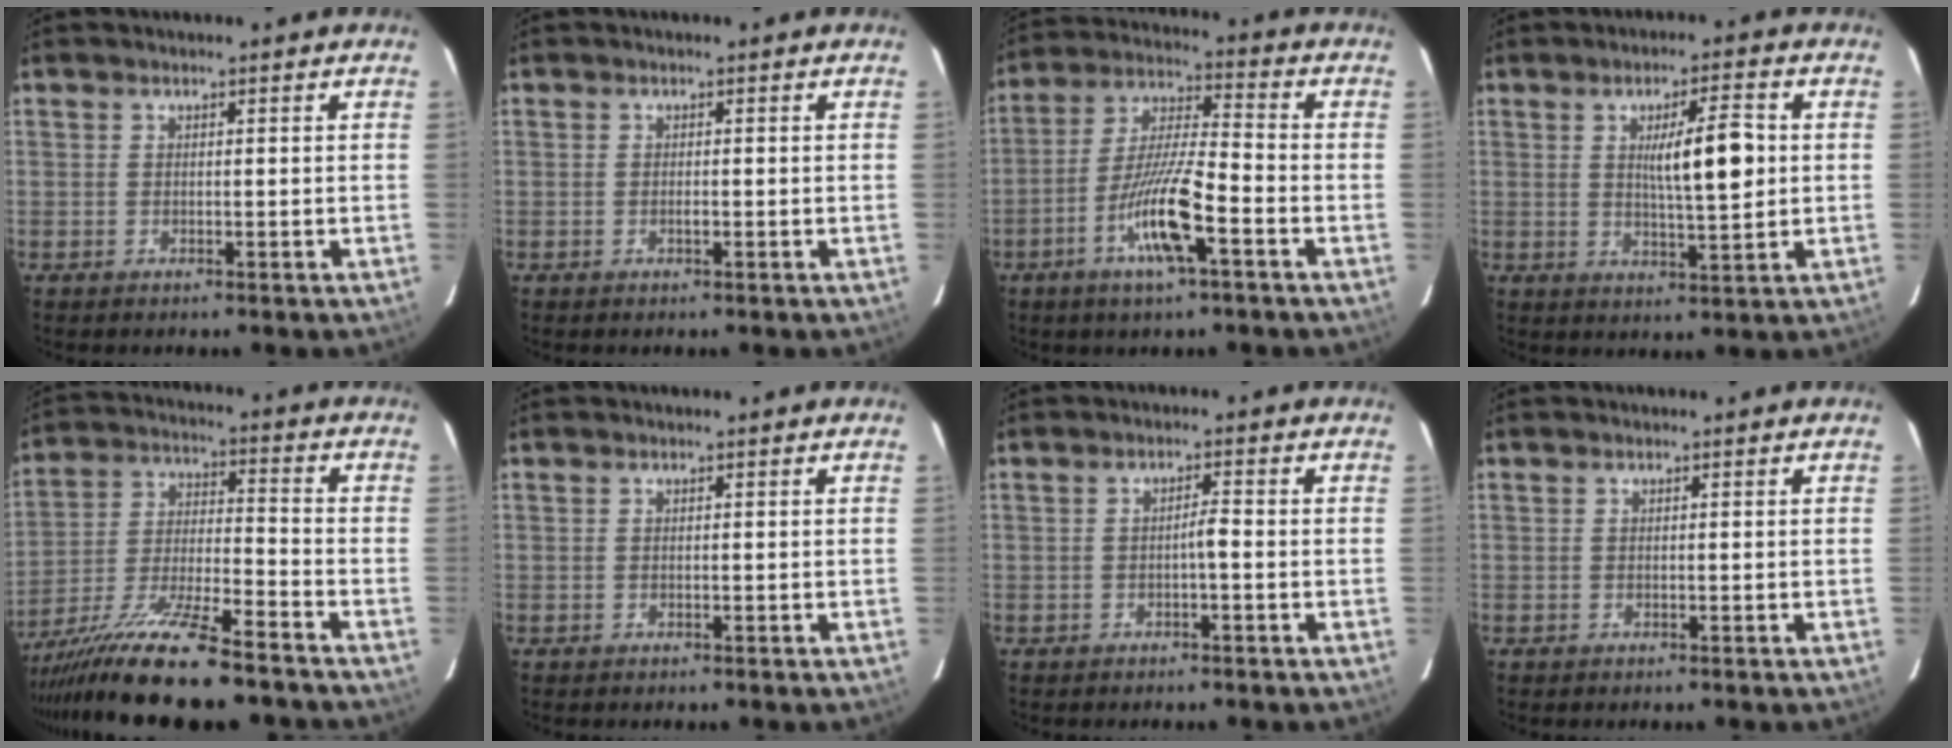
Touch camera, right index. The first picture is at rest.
{"total": 0.6, "force": [-0.2, 0.1, 0.6], "torque": [-0.012, 0.000, -0.002]}
{"total": 12.1, "force": [-5.2, 1.2, 10.9], "torque": [-0.210, -0.006, -0.097]}
{"total": 7.9, "force": [1.1, 1.1, 7.8], "torque": [-0.124, 0.004, 0.021]}
{"total": 17.1, "force": [-13.8, 1.3, 10.0], "torque": [-0.203, -0.024, -0.245]}
{"total": 0.0}
{"total": 1.7, "force": [-0.6, 0.1, 1.6], "torque": [-0.027, 0.003, -0.011]}
{"total": 0.0}